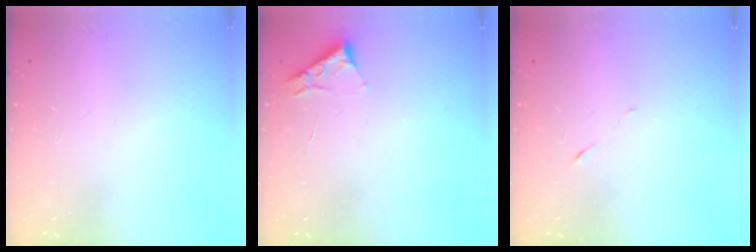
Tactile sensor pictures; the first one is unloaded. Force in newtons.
{"total": 3.3, "press": 3.3, "slide": 0.5}
{"total": 5.0, "press": 4.8, "slide": 1.4}